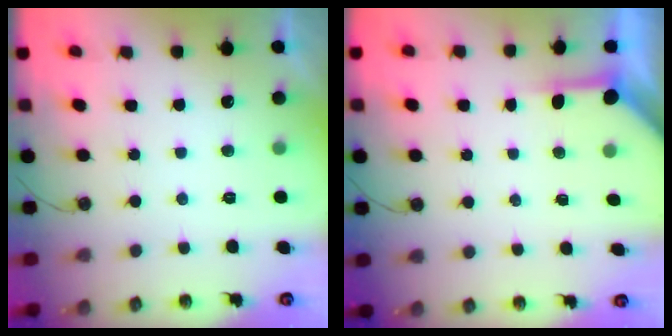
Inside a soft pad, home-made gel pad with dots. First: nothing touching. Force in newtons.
{"total": 3.9, "press": 3.9, "slide": 0.4}